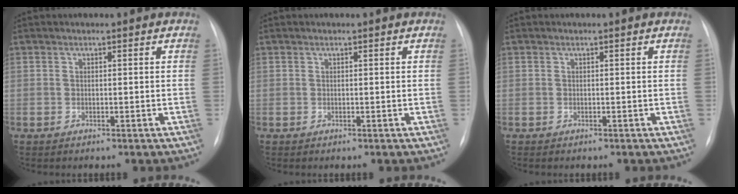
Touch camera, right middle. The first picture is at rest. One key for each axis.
{"total": 0.0}
{"total": 1.2, "fx": -1.0, "fy": 0.4, "fz": 0.6, "tx": -0.012, "ty": -0.002, "tz": -0.010}